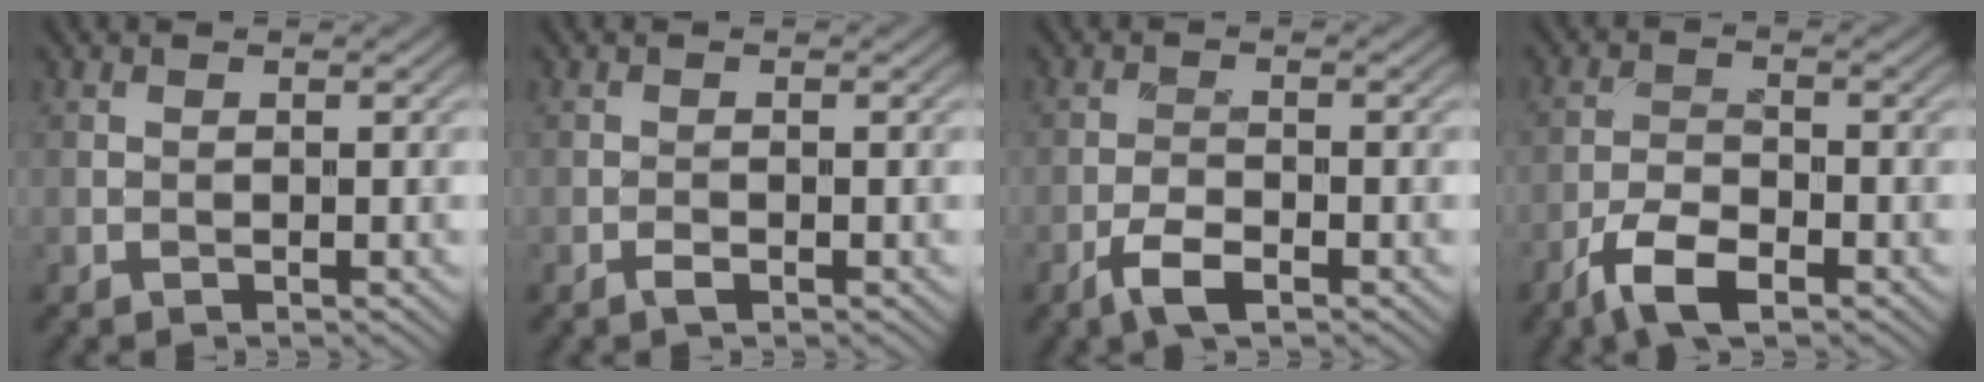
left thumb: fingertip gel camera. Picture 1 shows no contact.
{"total": 0.7, "force": [-0.5, 0.3, 0.5], "torque": [-0.011, 0.000, -0.012]}
{"total": 3.6, "force": [-2.2, 1.3, 2.5], "torque": [-0.052, -0.002, -0.050]}
{"total": 5.8, "force": [-3.7, 2.1, 3.9], "torque": [-0.080, -0.001, -0.078]}